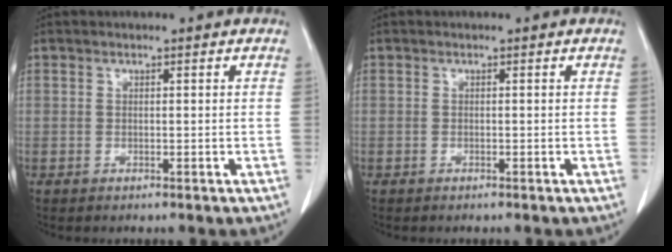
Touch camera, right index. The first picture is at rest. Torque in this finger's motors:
{"motor_torque": [0.07, 0.02, 0.00, 0.01]}